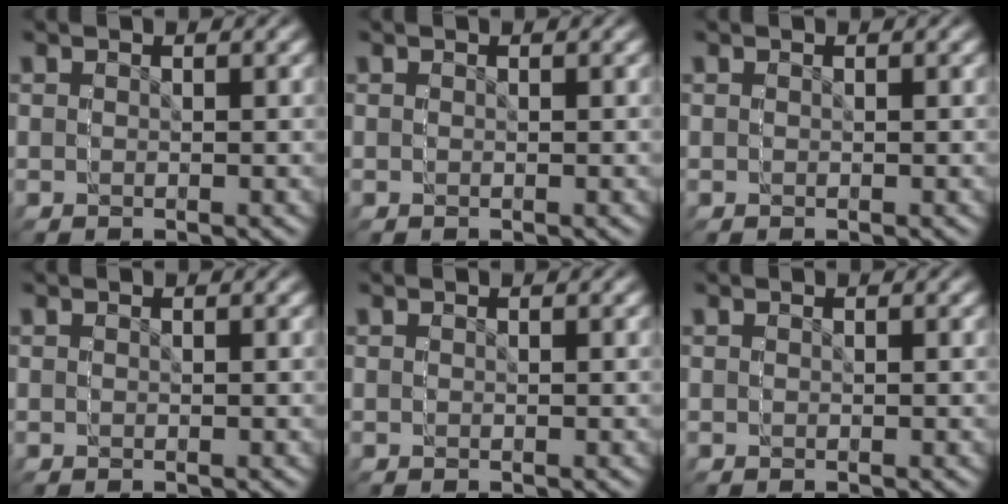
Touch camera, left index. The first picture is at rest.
{"total": 0.0}
{"total": 0.0}
{"total": 0.0}
{"total": 0.0}
{"total": 0.0}